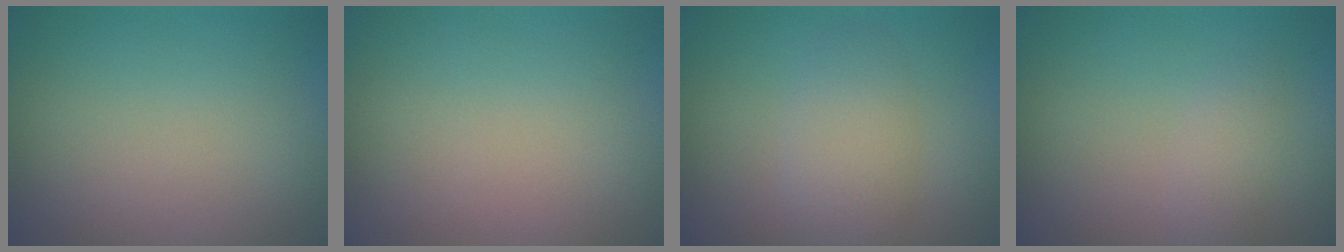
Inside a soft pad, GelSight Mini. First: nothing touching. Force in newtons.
{"total": 0.0}
{"total": 3.8, "press": 3.8, "slide": 0.2}
{"total": 1.5, "press": 1.5, "slide": 0.2}